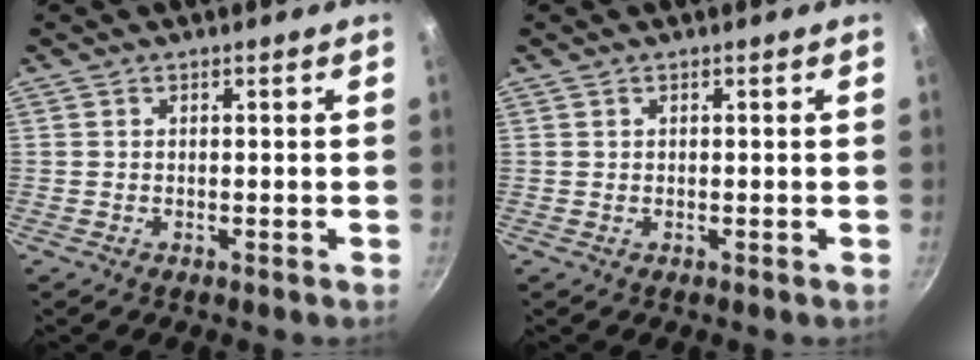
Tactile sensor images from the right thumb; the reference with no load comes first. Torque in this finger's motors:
{"motor_torque": [0.00, 0.00, 0.10, 0.07, 0.03]}